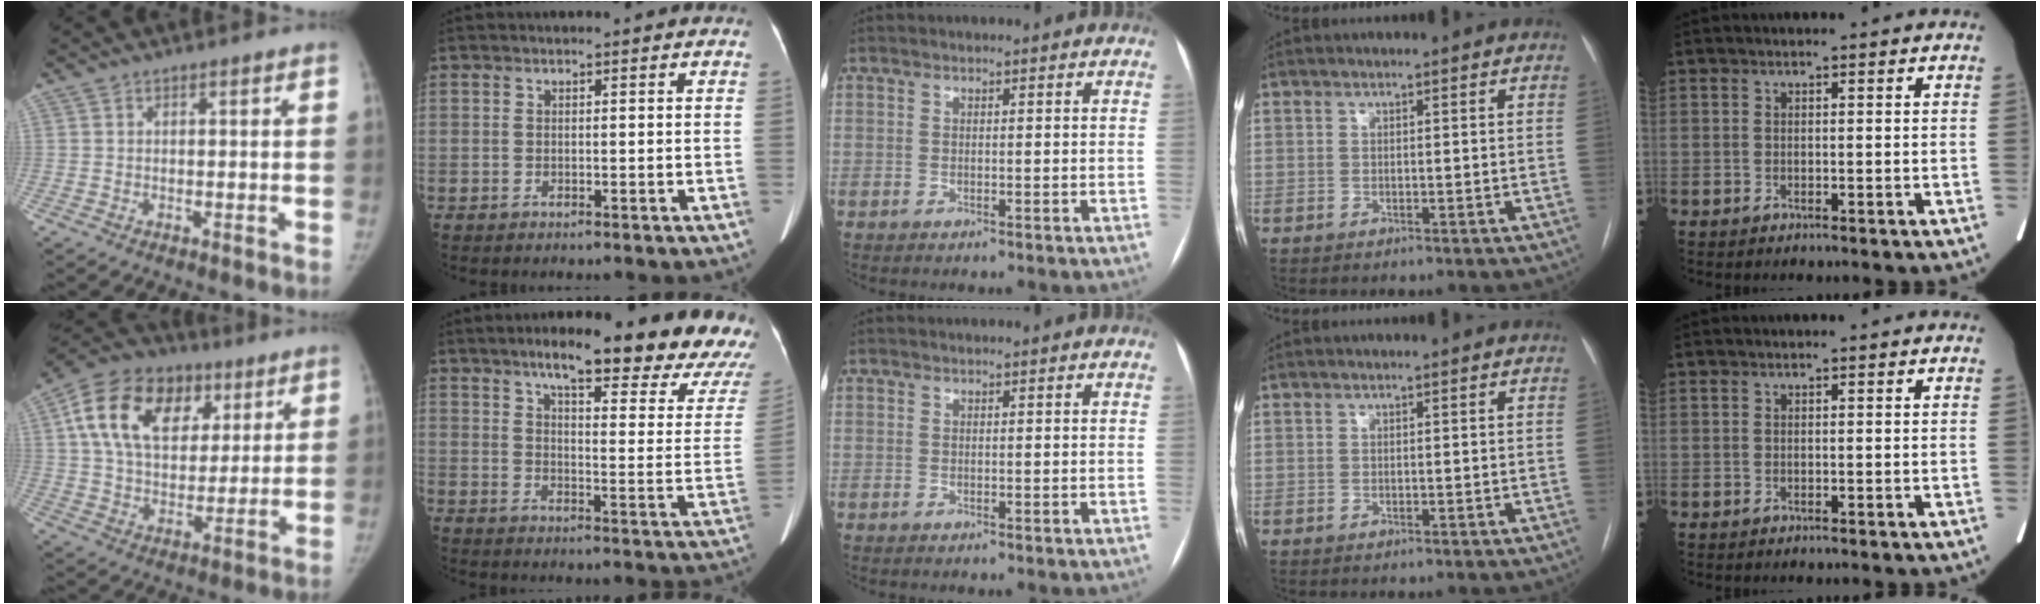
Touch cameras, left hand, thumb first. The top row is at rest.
{"thumb": {"total": 20.4, "force": [7.4, 13.9, 13.0], "torque": [-0.210, 0.005, 0.122]}, "index": {"total": 22.8, "force": [18.5, 4.0, 12.6], "torque": [-0.154, -0.038, 0.216]}}